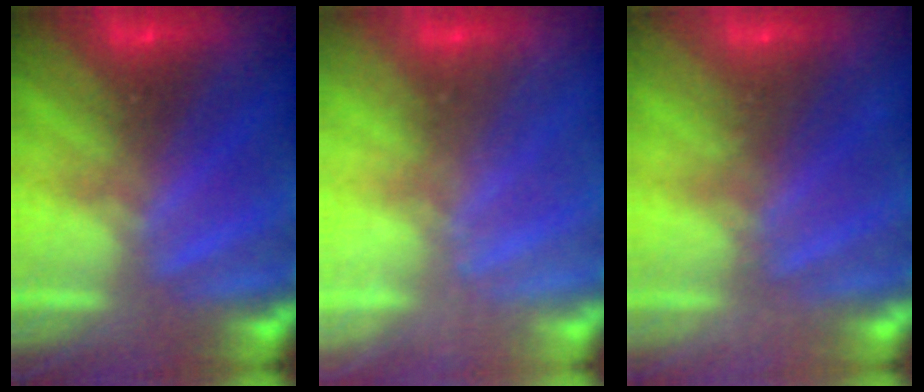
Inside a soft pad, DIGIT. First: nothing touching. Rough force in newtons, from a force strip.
{"total": 1.7}
{"total": 2.1}